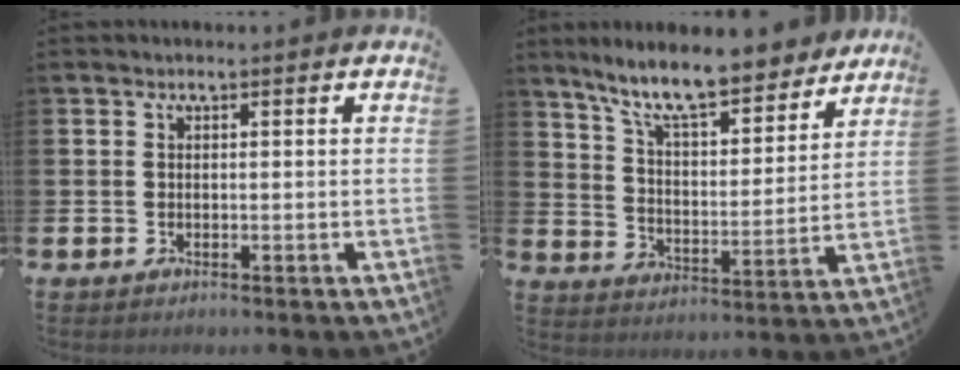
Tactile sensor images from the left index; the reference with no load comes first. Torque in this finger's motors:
{"motor_torque": [0.46, -0.52, 1.06, 0.21]}